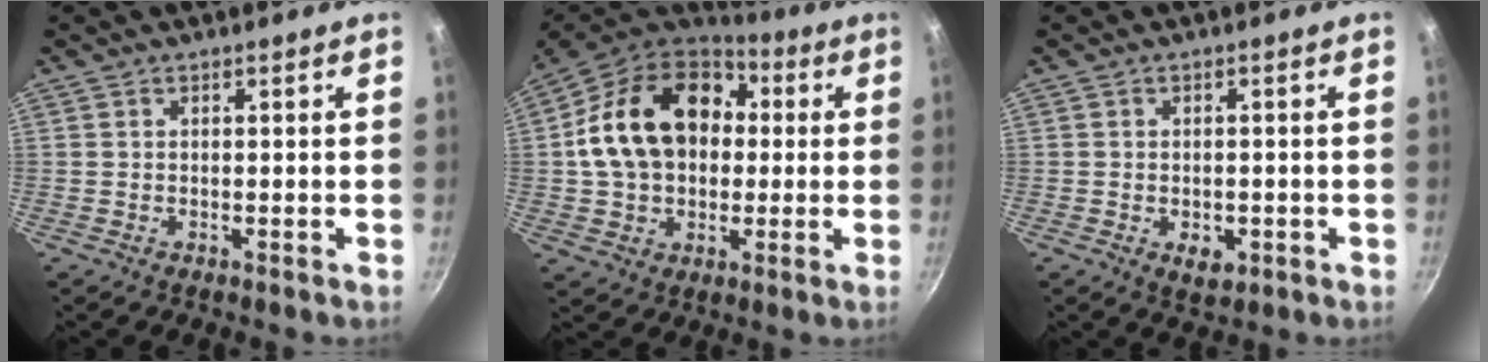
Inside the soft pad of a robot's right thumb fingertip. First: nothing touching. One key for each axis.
{"total": 21.7, "fx": 3.0, "fy": 16.0, "fz": 14.5, "tx": -0.237, "ty": 0.037, "tz": 0.046}
{"total": 3.9, "fx": -1.2, "fy": 2.5, "fz": 2.7, "tx": -0.030, "ty": 0.003, "tz": -0.011}